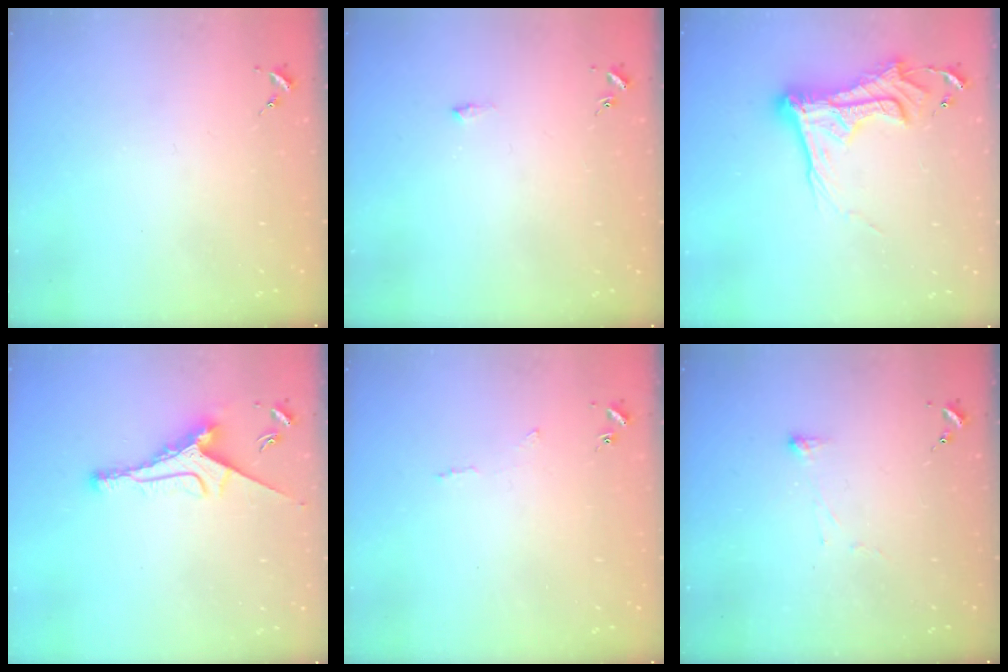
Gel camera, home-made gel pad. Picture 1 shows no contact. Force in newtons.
{"total": 4.3, "press": 4.3, "slide": 0.7}
{"total": 17.0, "press": 17.0, "slide": 1.2}
{"total": 9.2, "press": 9.2, "slide": 0.2}
{"total": 2.9, "press": 2.9, "slide": 0.5}
{"total": 2.9, "press": 2.8, "slide": 0.6}